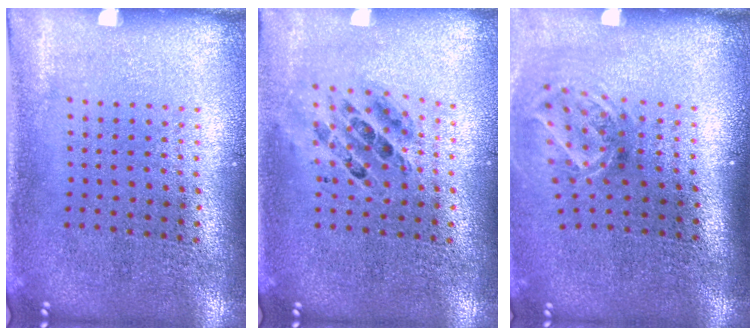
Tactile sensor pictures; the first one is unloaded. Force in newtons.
{"total": 0.7, "press": 0.7, "slide": 0.1}
{"total": 1.9, "press": 1.3, "slide": 1.4}